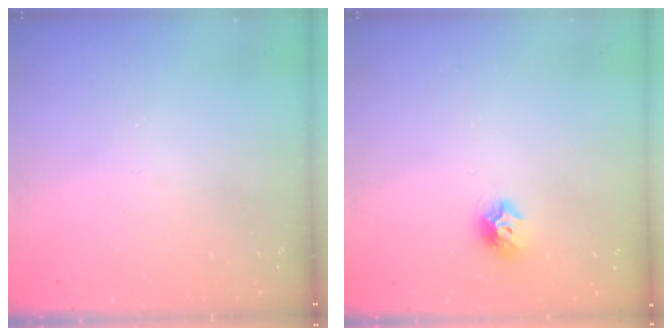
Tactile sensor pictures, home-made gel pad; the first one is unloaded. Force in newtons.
{"total": 7.4, "press": 7.4, "slide": 0.2}